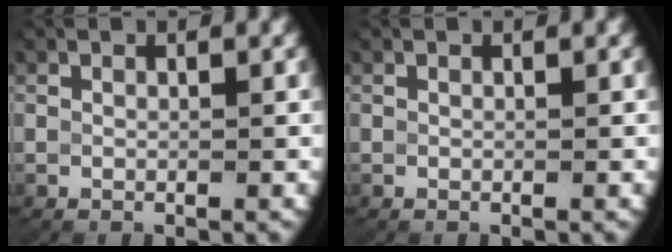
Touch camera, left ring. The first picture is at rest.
{"total": 0.0}